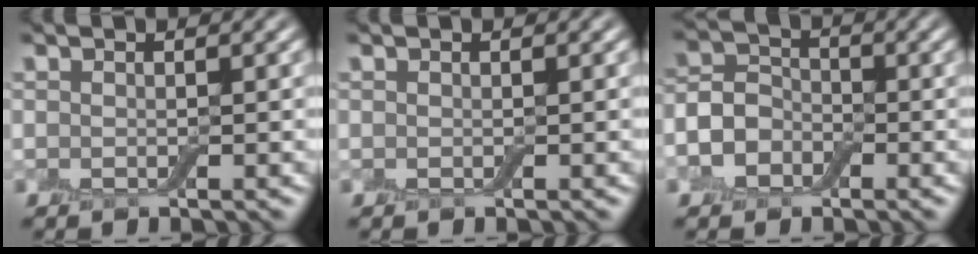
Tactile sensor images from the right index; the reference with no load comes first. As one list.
[{"total": 0.0}, {"total": 3.9, "force": [-1.5, 3.0, 2.0], "torque": [-0.031, 0.001, -0.039]}]